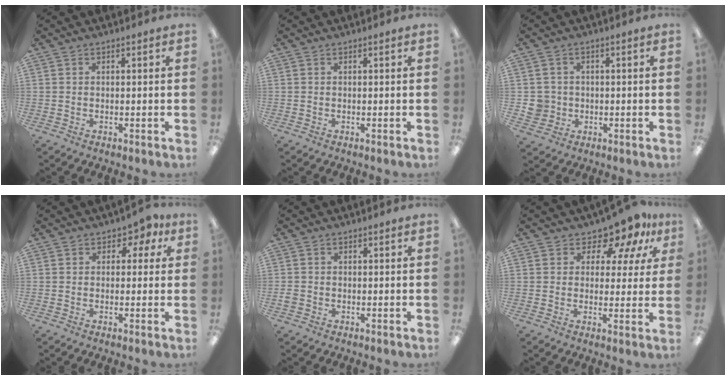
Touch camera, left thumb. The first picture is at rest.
{"total": 0.0}
{"total": 4.7, "force": [-0.4, 4.6, 0.8], "torque": [-0.022, 0.008, -0.007]}
{"total": 3.2, "force": [0.8, 2.6, 1.6], "torque": [-0.010, 0.001, 0.008]}
{"total": 1.4, "force": [-0.5, 1.2, 0.6], "torque": [-0.008, 0.004, -0.010]}
{"total": 8.6, "force": [6.6, 4.4, 3.4], "torque": [-0.051, -0.049, 0.117]}